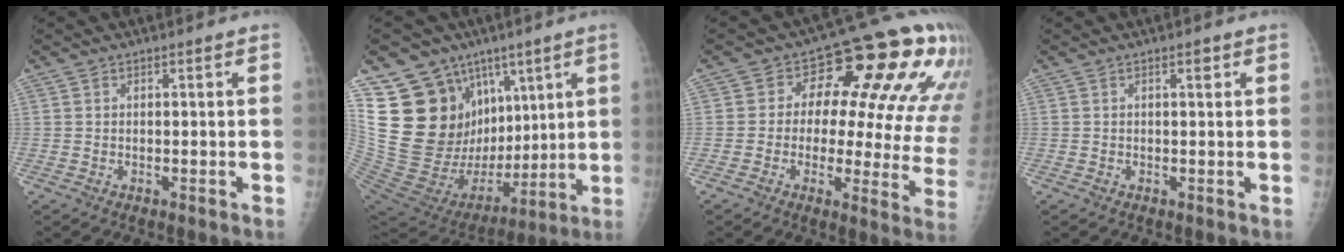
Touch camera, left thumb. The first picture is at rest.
{"total": 26.2, "force": [10.1, 18.5, 15.6], "torque": [-0.254, -0.018, 0.201]}
{"total": 19.8, "force": [8.0, 10.5, 14.8], "torque": [-0.136, -0.006, 0.082]}
{"total": 0.9, "force": [0.5, 0.3, 0.6], "torque": [-0.002, 0.001, 0.006]}